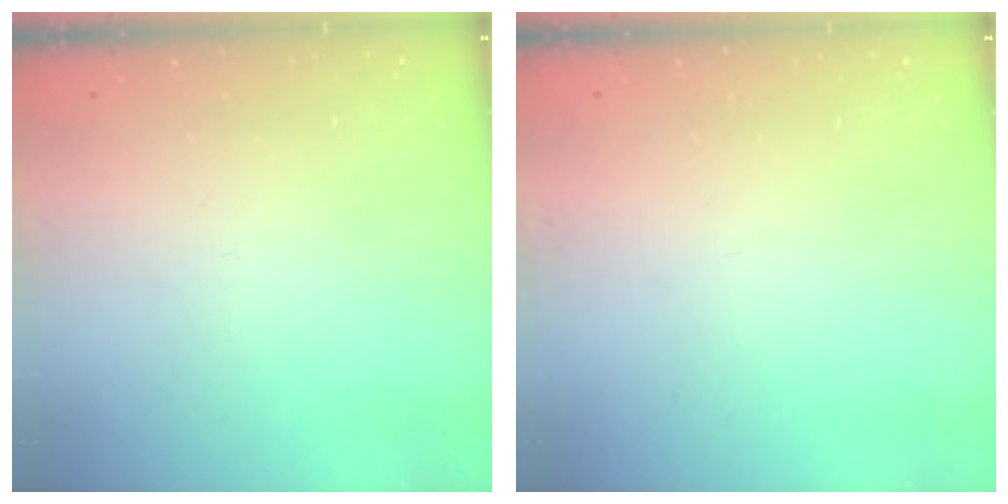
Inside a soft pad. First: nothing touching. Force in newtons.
{"total": 0.0}